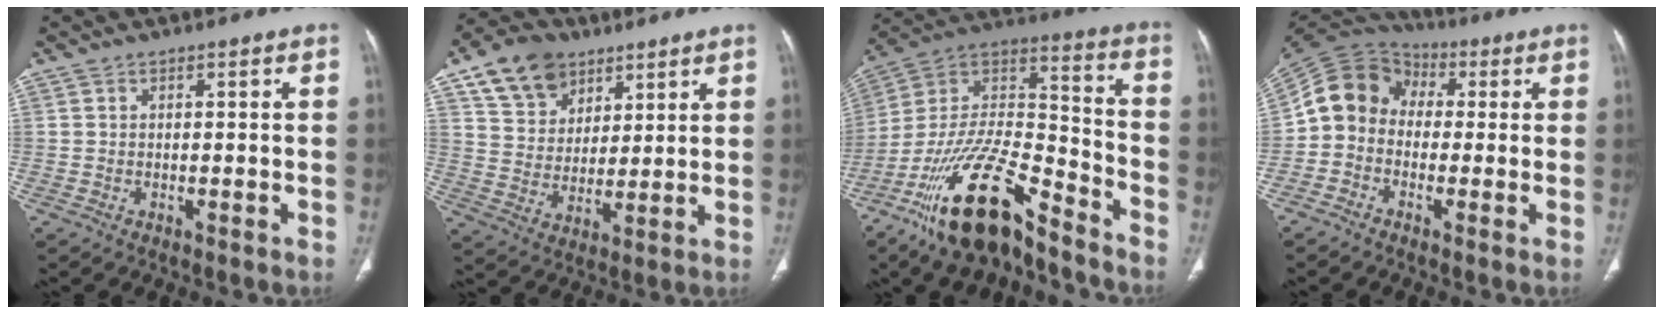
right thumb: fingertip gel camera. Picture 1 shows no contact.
{"total": 12.8, "force": [7.4, 9.0, 5.4], "torque": [-0.072, -0.017, 0.137]}
{"total": 22.1, "force": [-15.8, 7.3, 13.7], "torque": [-0.260, 0.080, -0.288]}
{"total": 10.5, "force": [-0.5, 9.0, 5.4], "torque": [-0.090, 0.038, -0.029]}